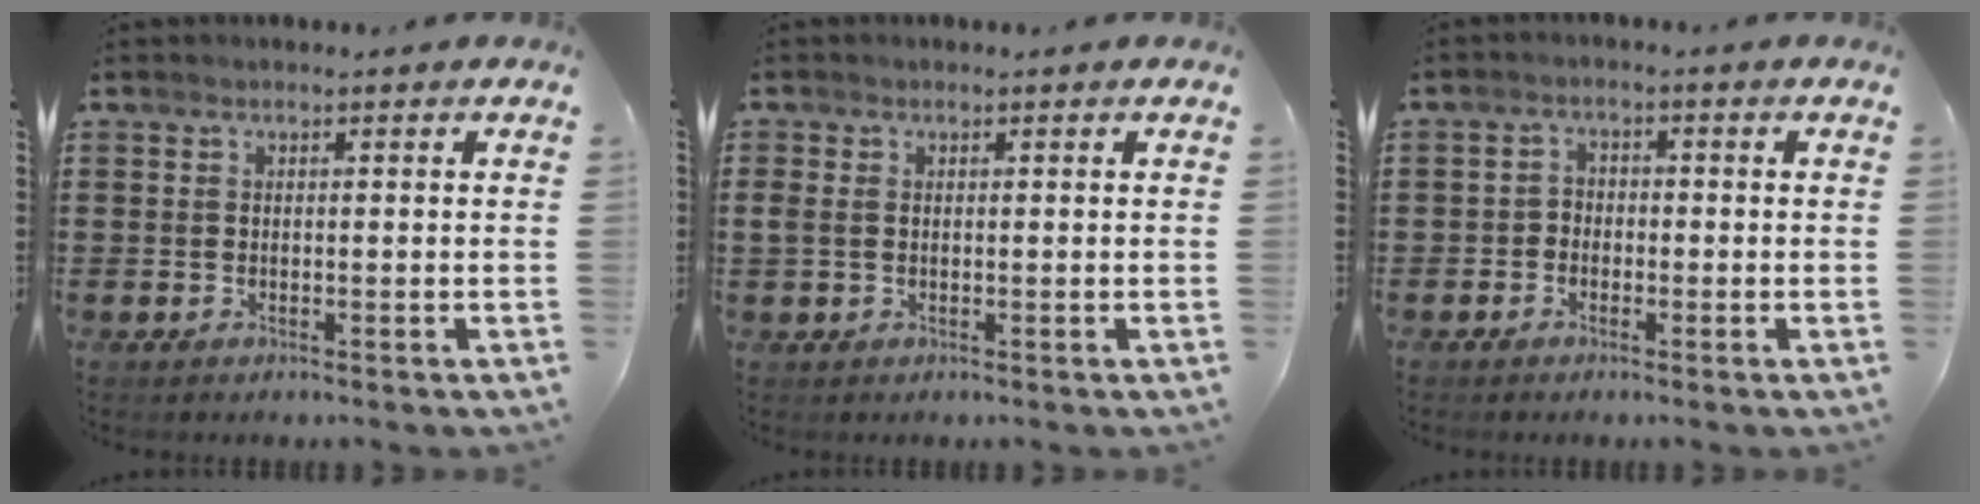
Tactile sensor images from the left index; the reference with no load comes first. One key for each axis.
{"total": 1.4, "fx": -0.1, "fy": 1.0, "fz": 1.0, "tx": -0.037, "ty": -0.001, "tz": -0.008}
{"total": 1.8, "fx": -1.4, "fy": 1.2, "fz": 0.2, "tx": -0.009, "ty": 0.005, "tz": -0.031}